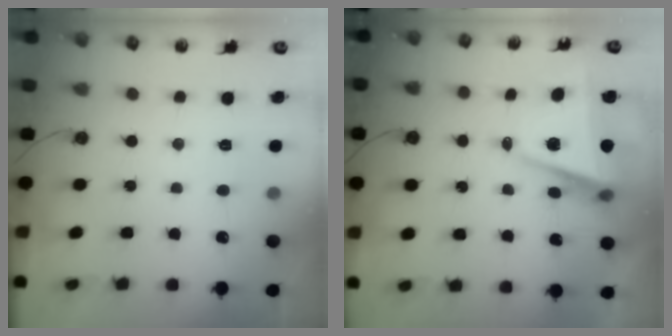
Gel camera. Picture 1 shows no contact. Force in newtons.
{"total": 7.5, "press": 6.1, "slide": 4.3}